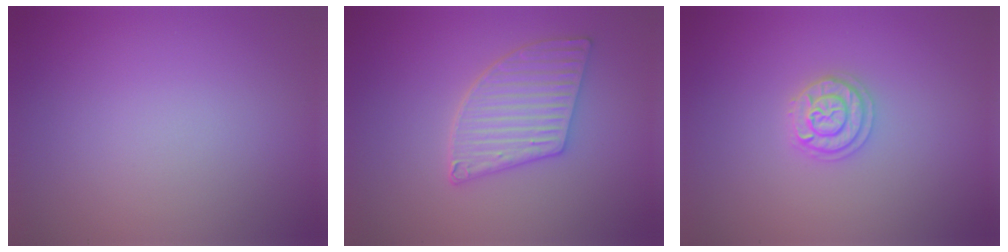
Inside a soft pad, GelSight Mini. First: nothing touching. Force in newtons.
{"total": 4.1, "press": 3.6, "slide": 1.8}
{"total": 2.0, "press": 2.0, "slide": 0.3}